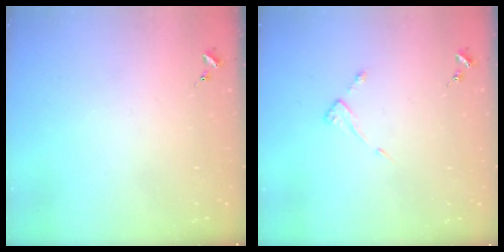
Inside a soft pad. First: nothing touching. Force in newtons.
{"total": 3.8, "press": 3.7, "slide": 0.4}